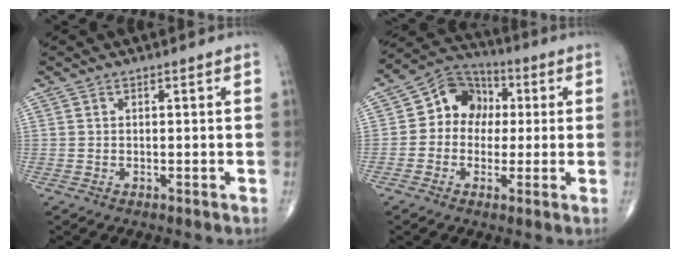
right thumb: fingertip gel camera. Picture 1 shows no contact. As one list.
[{"total": 10.4, "force": [0.8, 8.8, 5.6], "torque": [-0.053, 0.026, -0.002]}]